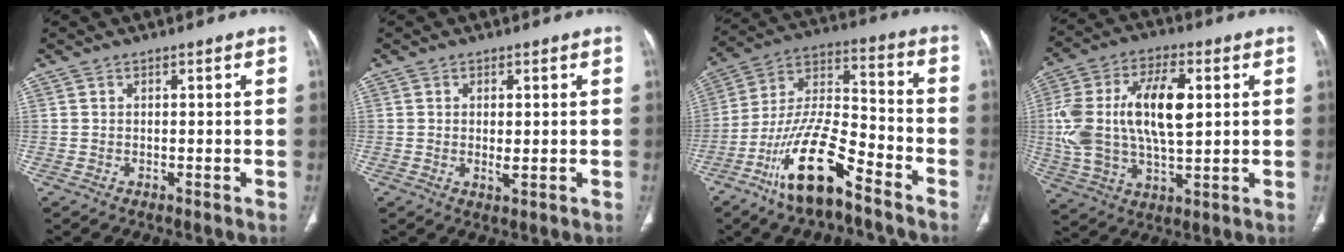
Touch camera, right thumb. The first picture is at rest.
{"total": 2.6, "force": [-0.1, 1.1, 2.4], "torque": [-0.044, -0.007, 0.000]}
{"total": 16.7, "force": [-10.4, 5.2, 12.0], "torque": [-0.228, 0.071, -0.197]}
{"total": 19.1, "force": [2.7, 9.5, 16.3], "torque": [-0.326, 0.011, 0.050]}